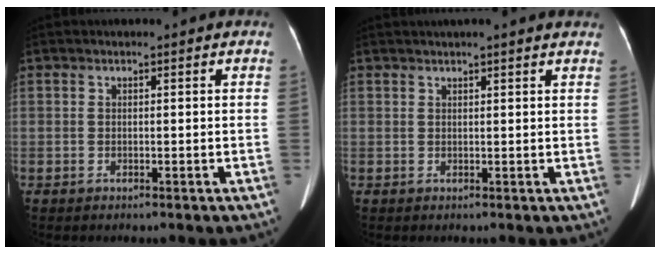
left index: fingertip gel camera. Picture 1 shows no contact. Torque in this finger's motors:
{"motor_torque": [0.03, -2.07, -0.10, -0.04]}